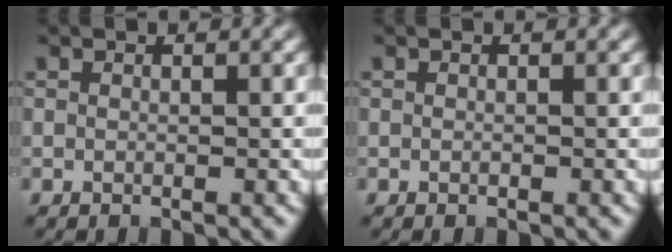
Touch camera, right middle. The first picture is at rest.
{"total": 0.0}